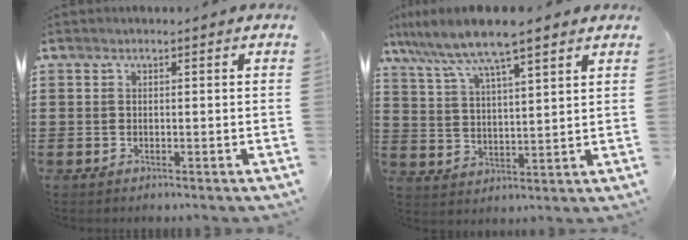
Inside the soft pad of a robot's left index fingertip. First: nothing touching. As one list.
[{"total": 7.7, "force": [6.3, 0.7, 4.4], "torque": [-0.109, -0.025, 0.108]}]